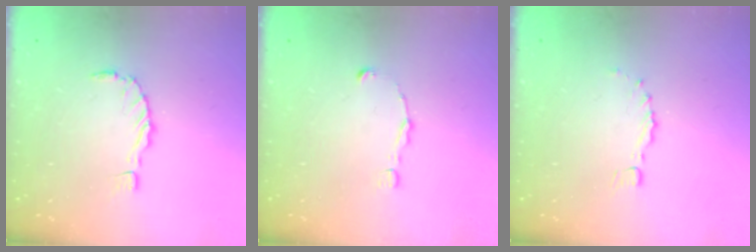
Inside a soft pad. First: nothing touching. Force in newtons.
{"total": 1.2, "press": 1.2, "slide": 0.1}
{"total": 0.0}